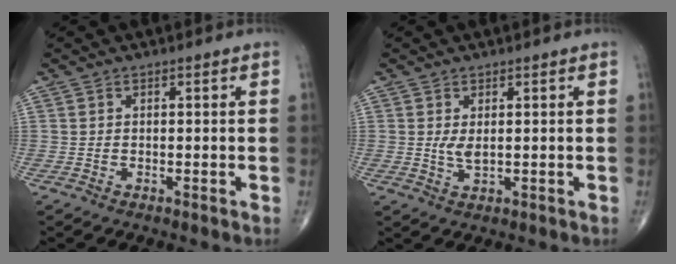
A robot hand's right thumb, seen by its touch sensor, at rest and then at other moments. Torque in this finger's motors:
{"motor_torque": [0.61, 0.48, -0.04, -0.11, 0.01]}